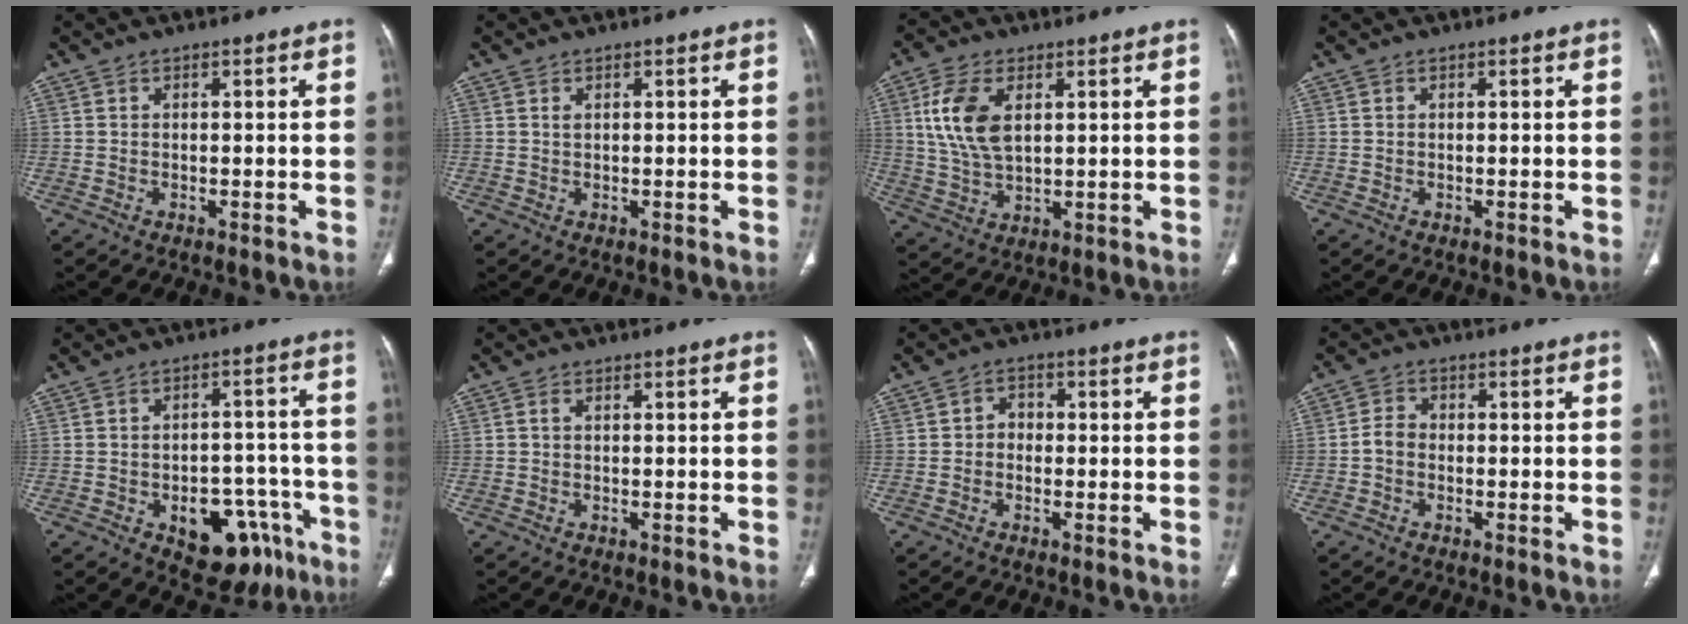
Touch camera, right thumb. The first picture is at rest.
{"total": 0.5, "force": [0.3, 0.3, 0.3], "torque": [-0.006, 0.001, 0.006]}
{"total": 10.5, "force": [3.0, 5.8, 8.2], "torque": [-0.168, -0.006, 0.062]}
{"total": 0.0}
{"total": 14.4, "force": [-7.2, 8.6, 9.0], "torque": [-0.075, 0.050, -0.086]}
{"total": 0.6, "force": [0.0, 0.4, 0.5], "torque": [-0.010, 0.001, -0.001]}
{"total": 2.7, "force": [-0.5, 2.3, 1.3], "torque": [0.001, 0.014, -0.017]}
{"total": 2.7, "force": [-0.8, 2.0, 1.6], "torque": [-0.024, 0.010, -0.022]}